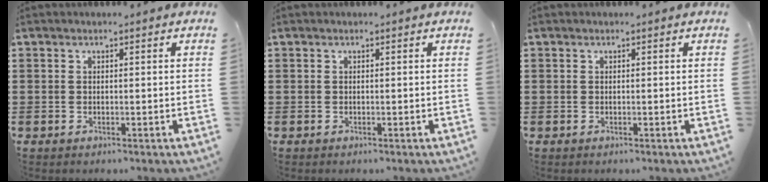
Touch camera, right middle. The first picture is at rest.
{"total": 0.0}
{"total": 0.0}